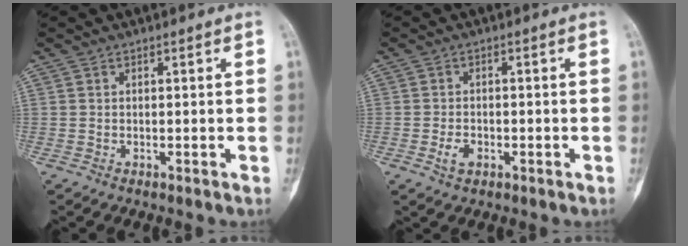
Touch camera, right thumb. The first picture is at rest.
{"total": 2.8, "force": [-1.1, 1.8, 1.8], "torque": [-0.030, 0.004, -0.017]}